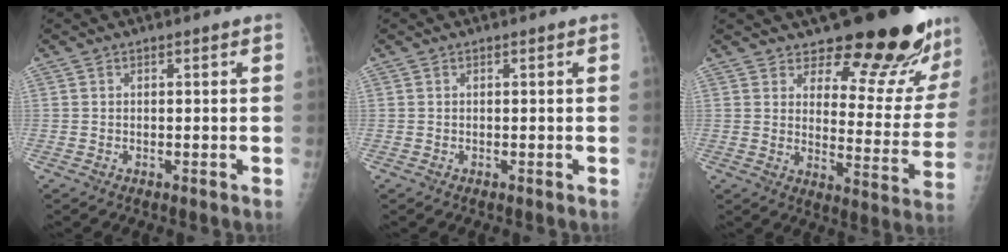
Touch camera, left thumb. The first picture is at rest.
{"total": 0.0}
{"total": 18.6, "force": [15.3, 5.6, 8.9], "torque": [-0.070, -0.132, 0.195]}